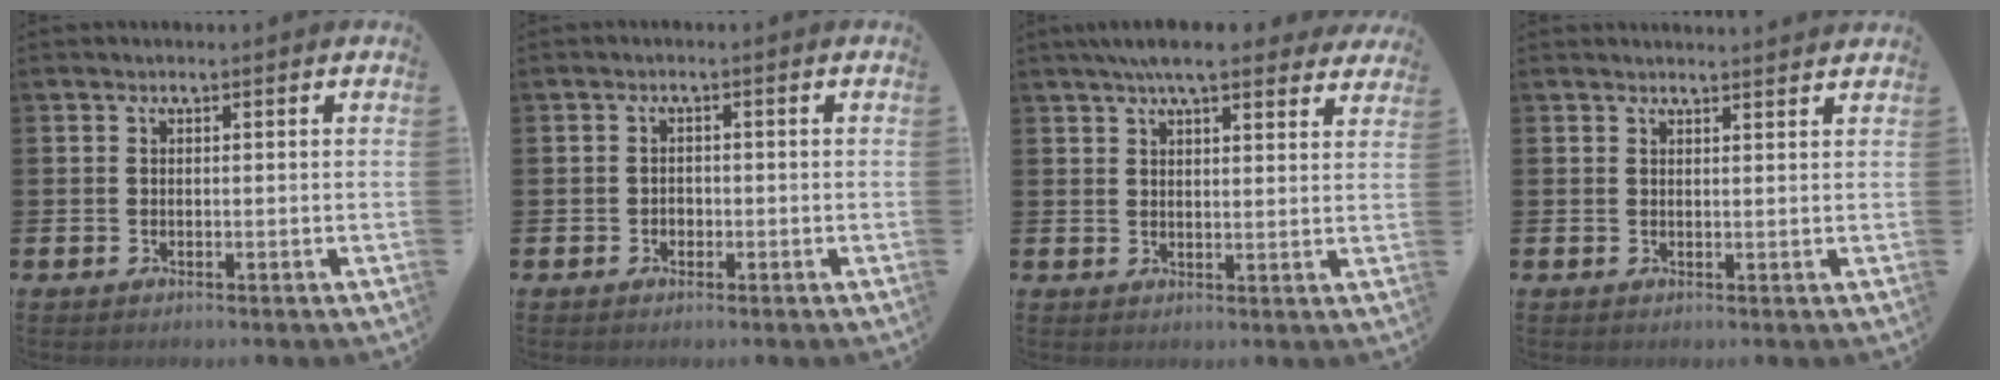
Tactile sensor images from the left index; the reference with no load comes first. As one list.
[{"total": 1.2, "force": [-0.5, 1.0, 0.2], "torque": [-0.002, 0.002, -0.012]}, {"total": 6.2, "force": [5.5, 1.2, 2.6], "torque": [-0.048, -0.019, 0.099]}, {"total": 1.7, "force": [1.6, -0.1, -0.1], "torque": [0.012, -0.014, 0.028]}]